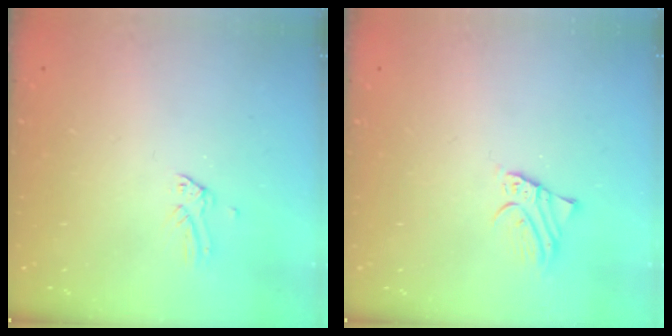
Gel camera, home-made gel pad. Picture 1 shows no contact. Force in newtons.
{"total": 2.1, "press": 2.1, "slide": 0.2}